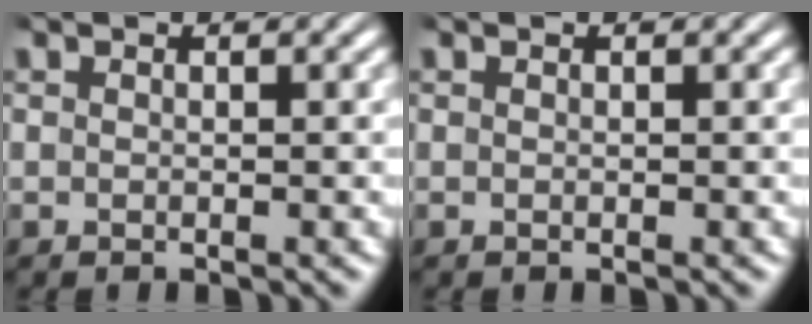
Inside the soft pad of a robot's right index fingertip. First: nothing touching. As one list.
[{"total": 0.0}]